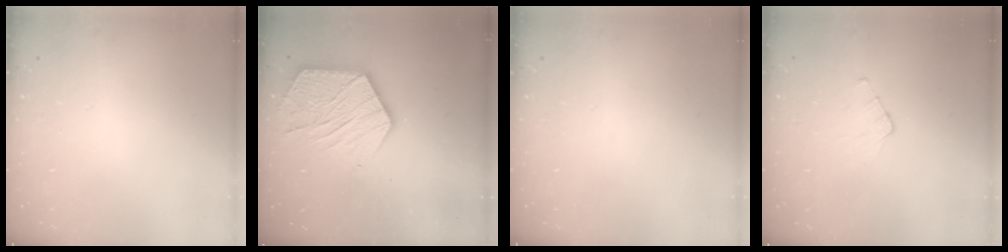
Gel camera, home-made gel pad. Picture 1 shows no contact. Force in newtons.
{"total": 16.4, "press": 16.4, "slide": 1.3}
{"total": 0.0}
{"total": 4.1, "press": 4.1, "slide": 0.4}